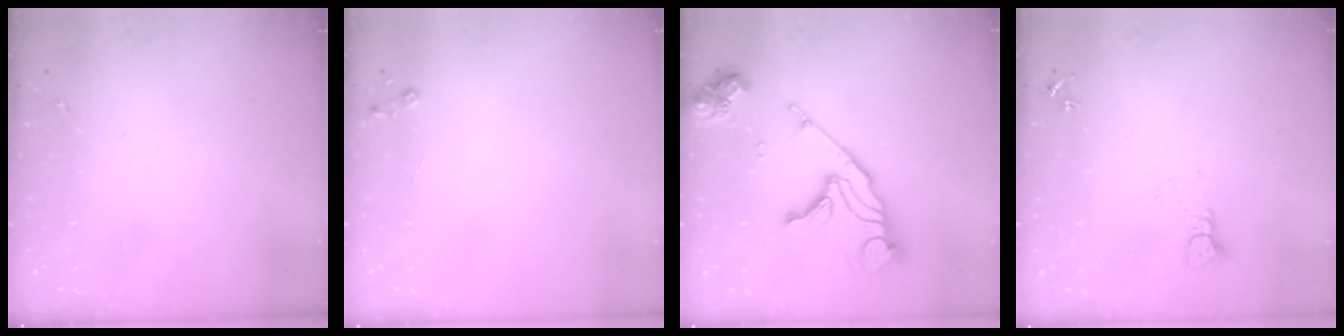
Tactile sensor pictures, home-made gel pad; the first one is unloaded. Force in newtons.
{"total": 3.6, "press": 3.6, "slide": 0.4}
{"total": 19.5, "press": 19.4, "slide": 2.1}
{"total": 3.5, "press": 3.5, "slide": 0.3}